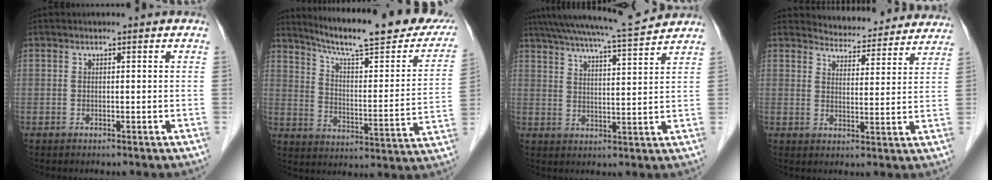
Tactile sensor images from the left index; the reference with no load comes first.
{"total": 25.1, "force": [21.3, 3.2, 12.8], "torque": [-0.190, -0.042, 0.282]}
{"total": 14.6, "force": [13.4, -0.3, 5.7], "torque": [-0.108, 0.007, 0.199]}
{"total": 13.2, "force": [12.8, 2.9, 1.2], "torque": [0.004, -0.007, 0.145]}